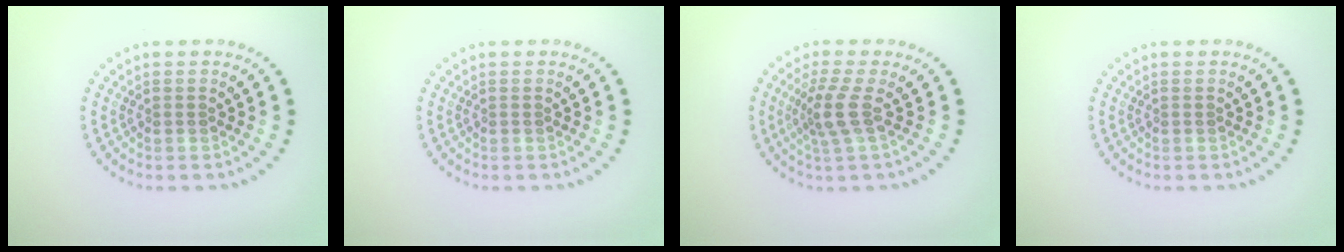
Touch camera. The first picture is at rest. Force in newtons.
{"total": 0.0}
{"total": 2.9, "press": 2.2, "slide": 1.8}
{"total": 0.0}